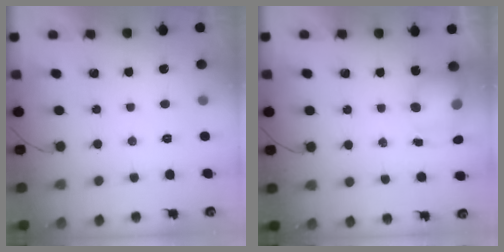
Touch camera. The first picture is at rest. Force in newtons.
{"total": 6.9, "press": 6.9, "slide": 0.5}